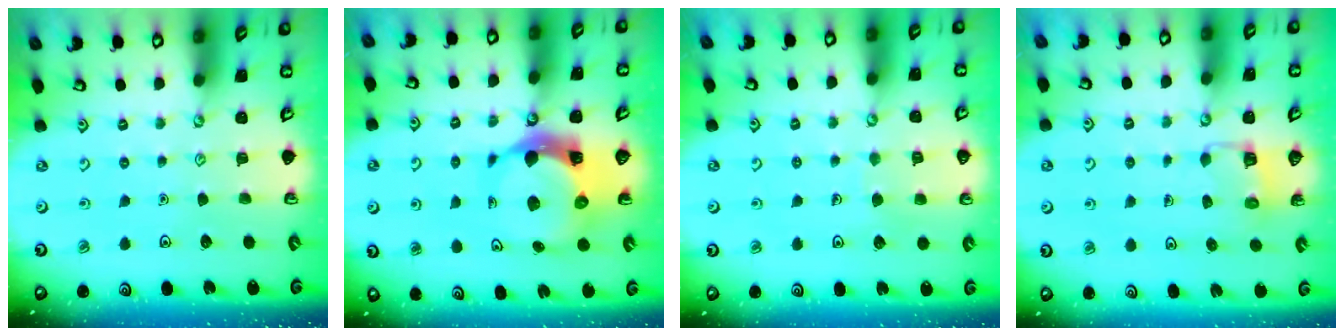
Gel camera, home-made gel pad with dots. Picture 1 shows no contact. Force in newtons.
{"total": 10.1, "press": 10.0, "slide": 1.4}
{"total": 3.7, "press": 3.7, "slide": 0.2}
{"total": 3.1, "press": 3.1, "slide": 0.3}